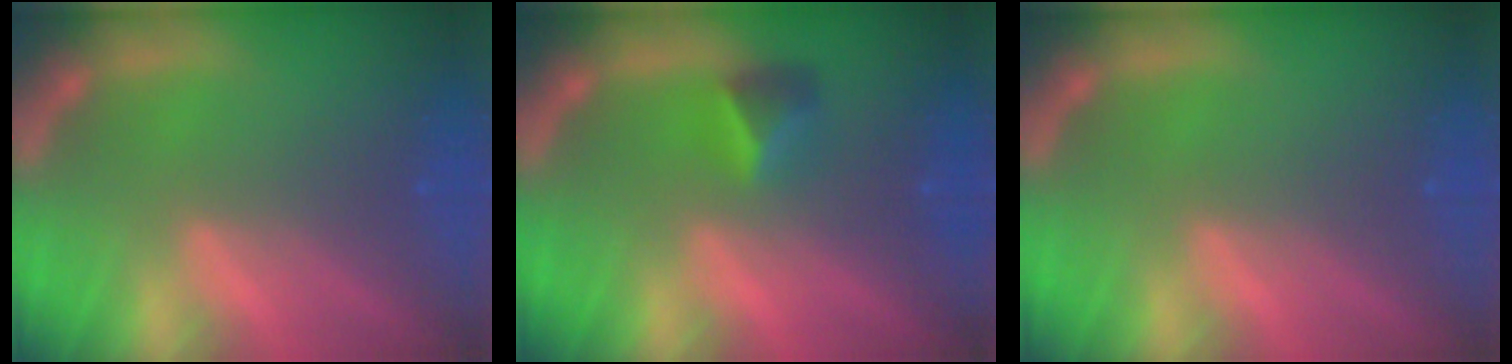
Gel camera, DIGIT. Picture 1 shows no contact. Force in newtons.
{"total": 2.4}
{"total": 0.0}